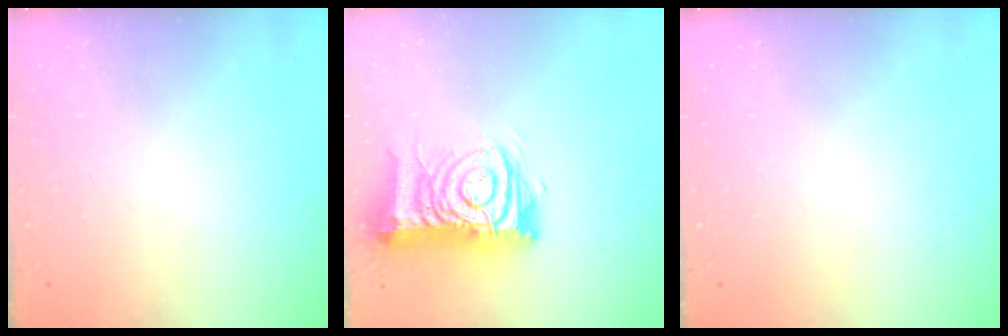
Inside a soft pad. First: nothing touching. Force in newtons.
{"total": 12.7, "press": 12.6, "slide": 1.9}
{"total": 0.0}